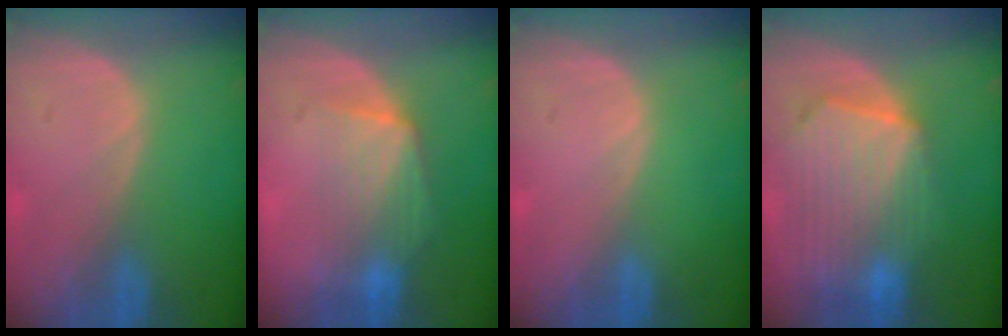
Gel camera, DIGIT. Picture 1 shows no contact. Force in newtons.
{"total": 7.0, "press": 6.4, "slide": 2.8}
{"total": 0.0}
{"total": 10.7, "press": 9.4, "slide": 5.2}